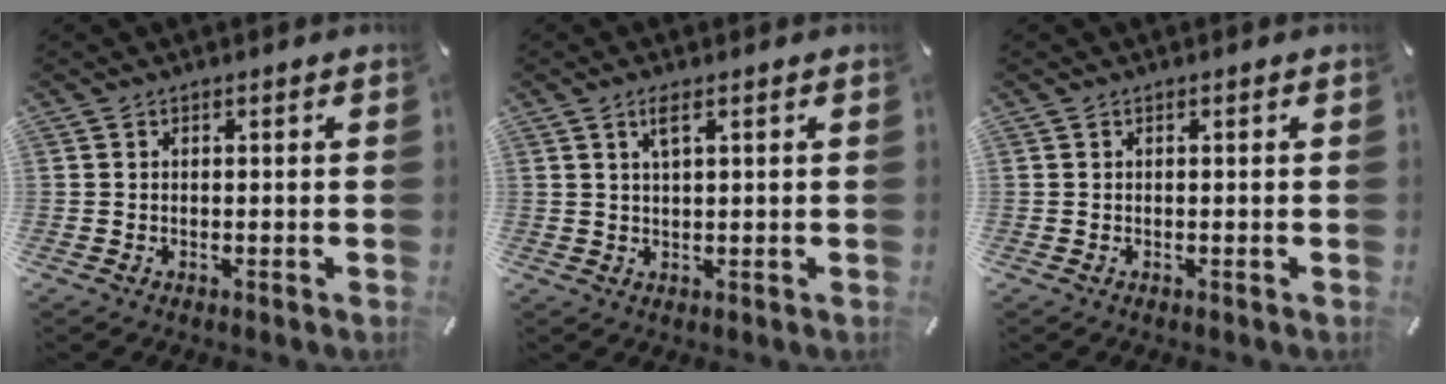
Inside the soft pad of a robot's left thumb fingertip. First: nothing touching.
{"total": 3.1, "force": [1.6, 0.7, 2.6], "torque": [-0.056, 0.004, 0.028]}
{"total": 0.0}